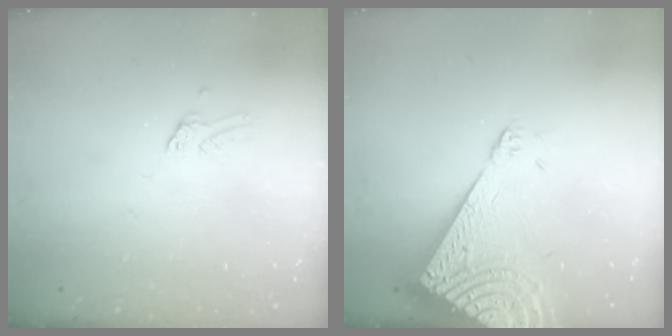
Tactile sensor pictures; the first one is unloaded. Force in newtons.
{"total": 13.1, "press": 13.0, "slide": 2.1}